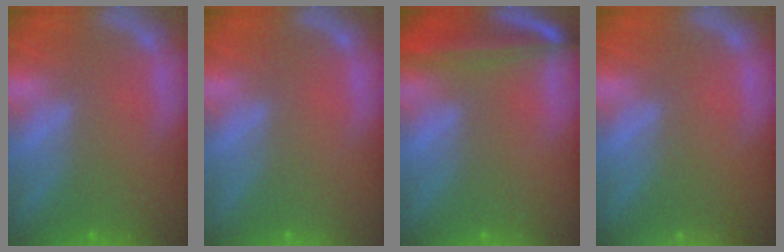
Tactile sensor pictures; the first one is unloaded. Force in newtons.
{"total": 0.0}
{"total": 8.1}
{"total": 2.4}